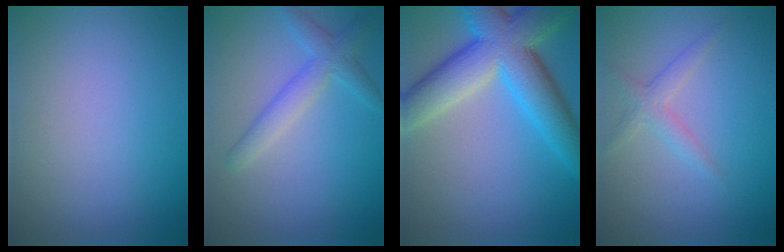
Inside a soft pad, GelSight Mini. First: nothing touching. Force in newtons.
{"total": 1.9, "press": 1.9, "slide": 0.2}
{"total": 10.0, "press": 10.0, "slide": 0.6}
{"total": 1.8, "press": 1.8, "slide": 0.1}